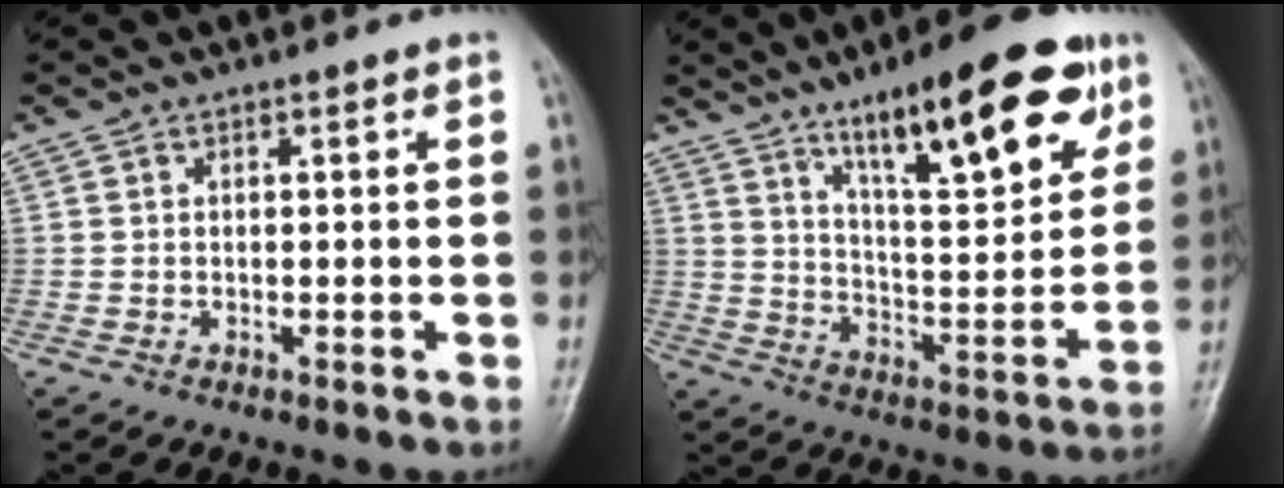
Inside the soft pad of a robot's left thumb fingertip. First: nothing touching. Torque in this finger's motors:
{"motor_torque": [0.37, 0.43, 1.73, -1.04, 0.30]}